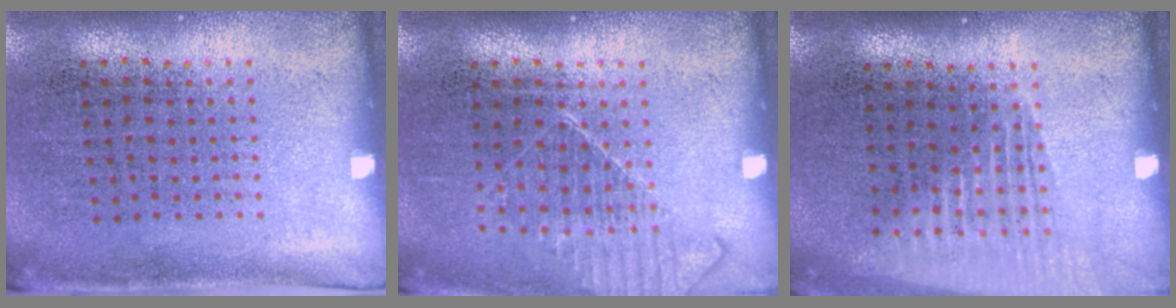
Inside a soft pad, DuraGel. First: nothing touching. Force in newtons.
{"total": 1.1, "press": 1.1, "slide": 0.1}
{"total": 1.2, "press": 1.1, "slide": 0.4}